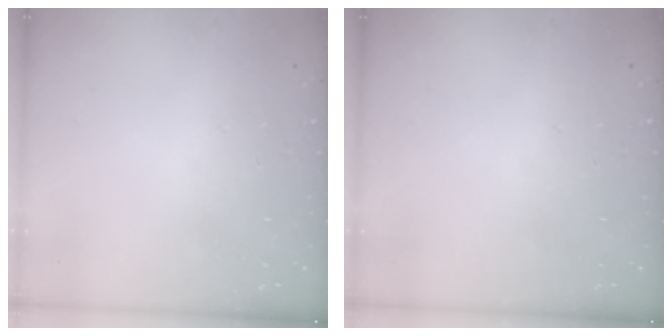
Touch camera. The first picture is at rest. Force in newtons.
{"total": 0.0}